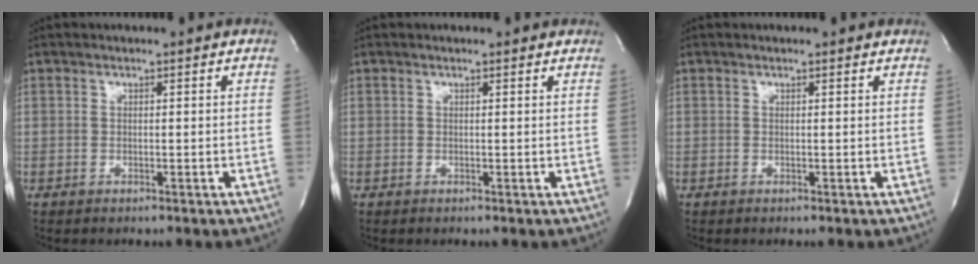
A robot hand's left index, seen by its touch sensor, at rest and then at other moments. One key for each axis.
{"total": 1.3, "fx": 1.1, "fy": 0.4, "fz": 0.5, "tx": -0.016, "ty": 0.006, "tz": 0.007}
{"total": 1.0, "fx": 0.9, "fy": 0.3, "fz": 0.3, "tx": -0.015, "ty": 0.006, "tz": 0.006}